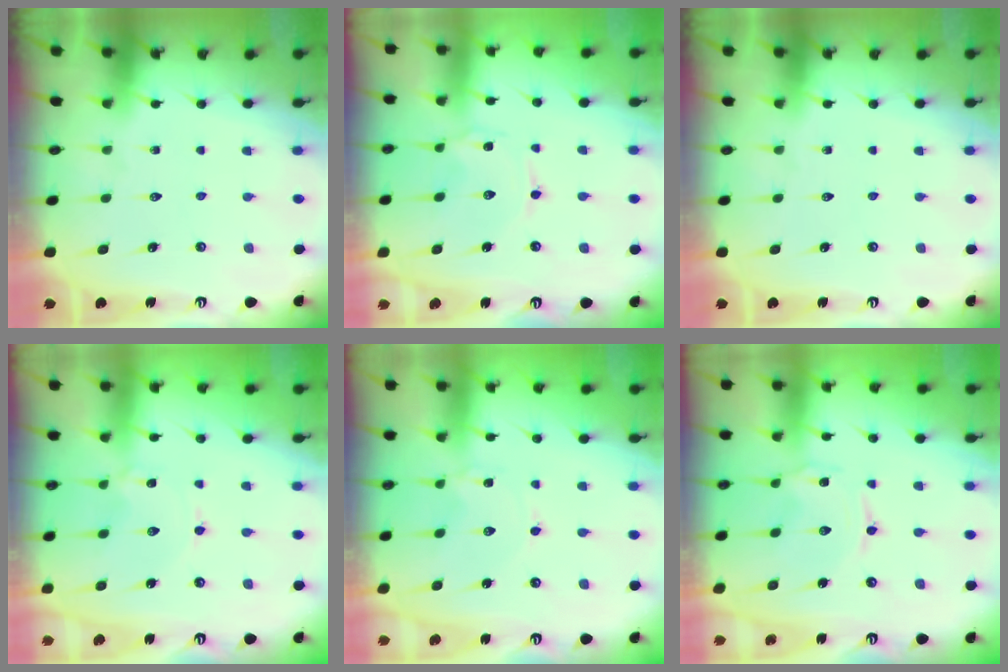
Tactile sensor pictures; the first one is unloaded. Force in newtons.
{"total": 1.5, "press": 1.5, "slide": 0.2}
{"total": 0.0}
{"total": 1.1, "press": 1.0, "slide": 0.1}
{"total": 1.6, "press": 1.6, "slide": 0.3}
{"total": 0.0}